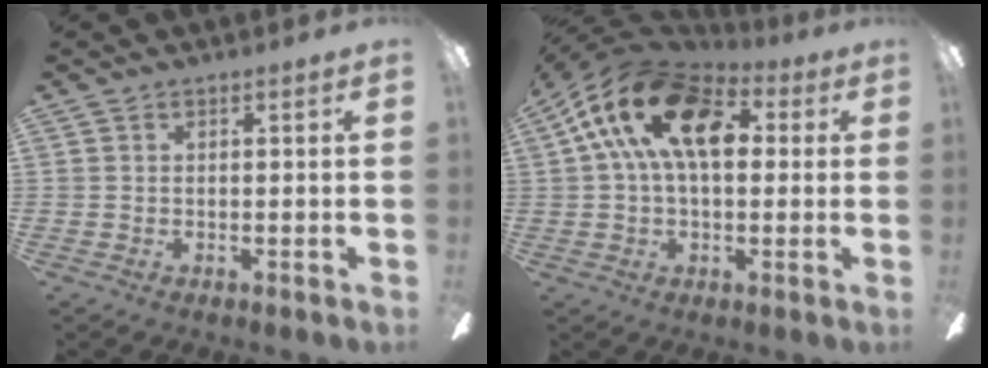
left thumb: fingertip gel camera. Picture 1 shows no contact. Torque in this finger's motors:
{"motor_torque": [-0.27, 1.63, 1.53, -1.24, 0.62]}